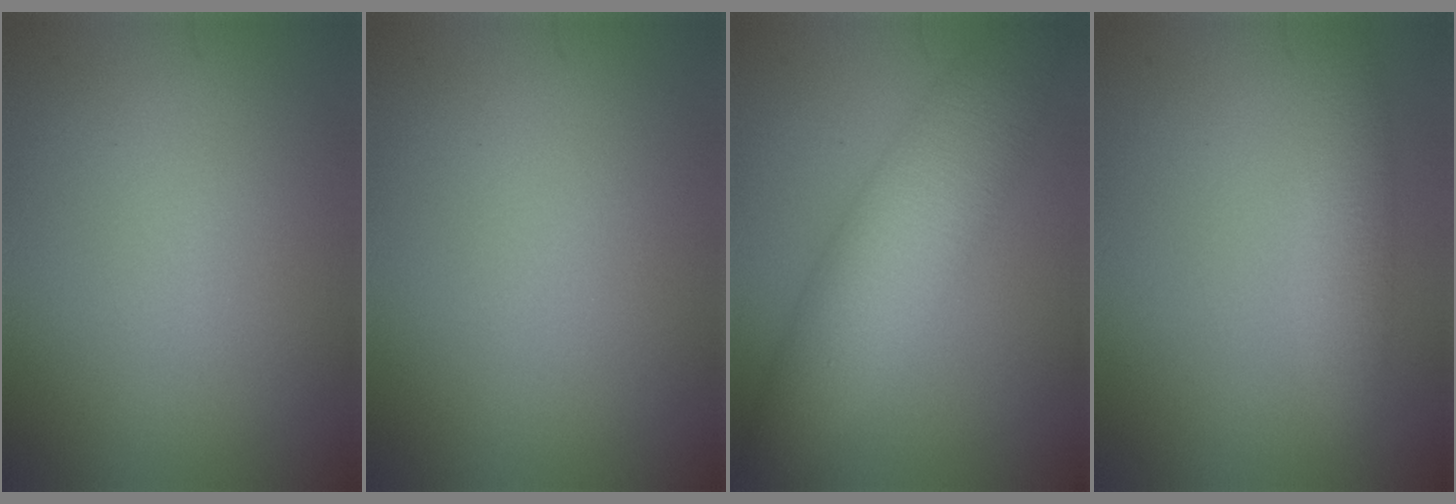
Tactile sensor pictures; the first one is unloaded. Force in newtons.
{"total": 0.0}
{"total": 7.1, "press": 7.1, "slide": 0.4}
{"total": 2.8, "press": 2.8, "slide": 0.0}